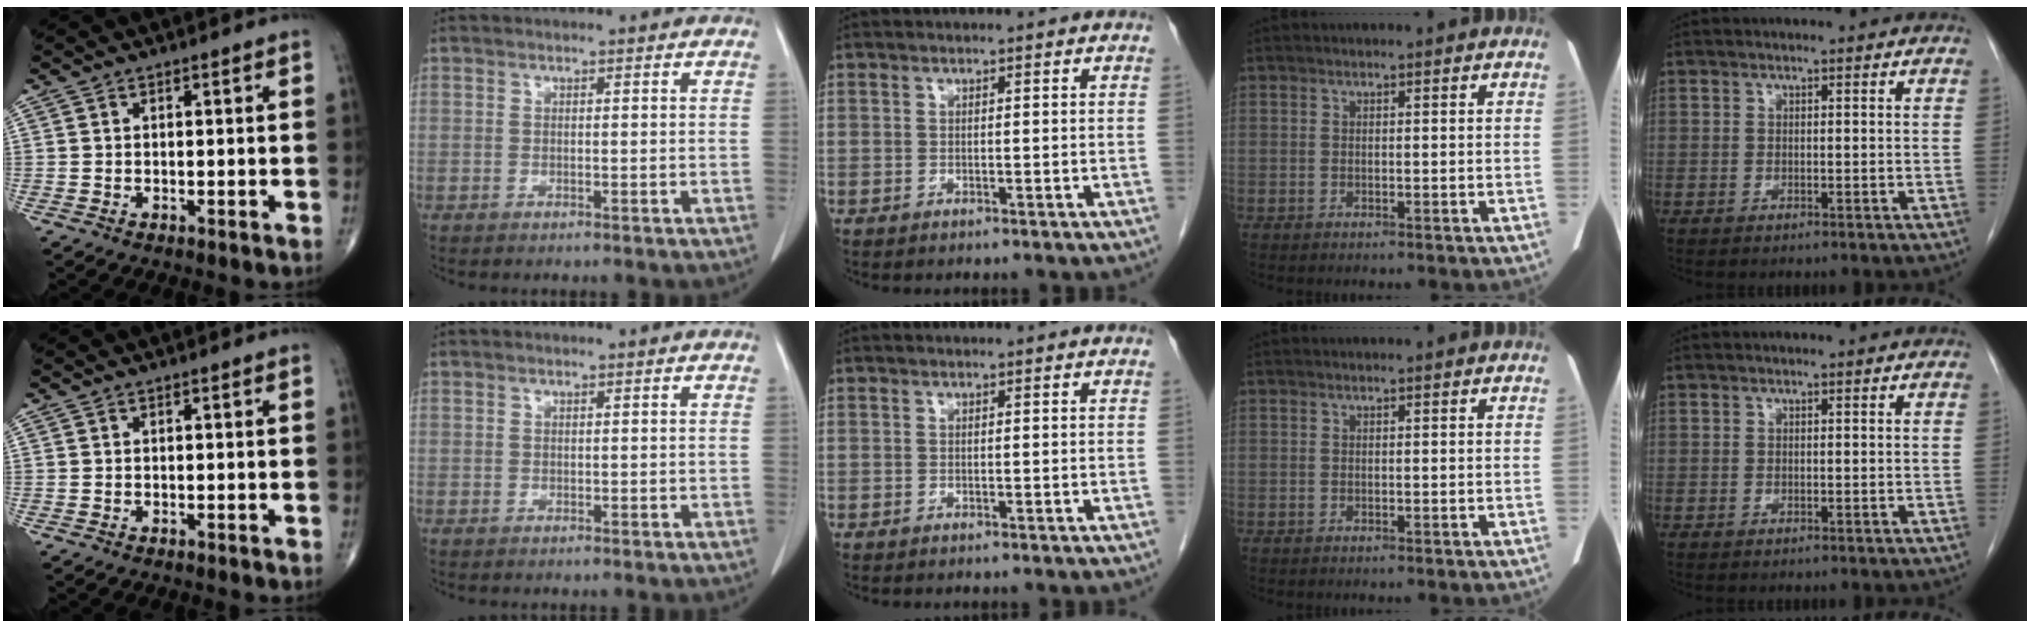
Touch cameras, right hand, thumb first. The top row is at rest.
{}